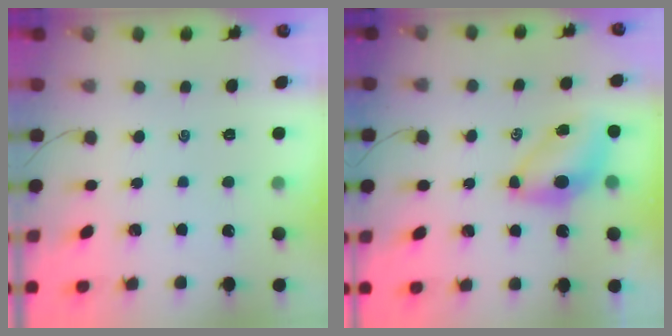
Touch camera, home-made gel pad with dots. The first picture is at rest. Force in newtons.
{"total": 7.2, "press": 7.0, "slide": 1.4}